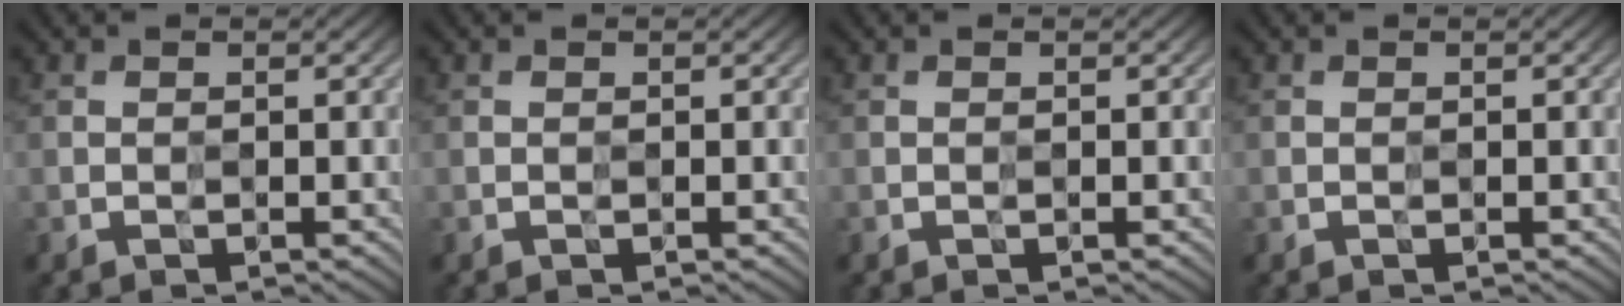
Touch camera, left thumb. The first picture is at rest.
{"total": 0.0}
{"total": 0.0}
{"total": 0.0}